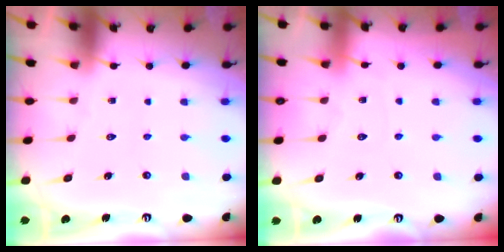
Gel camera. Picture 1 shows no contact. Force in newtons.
{"total": 3.7, "press": 3.7, "slide": 0.4}